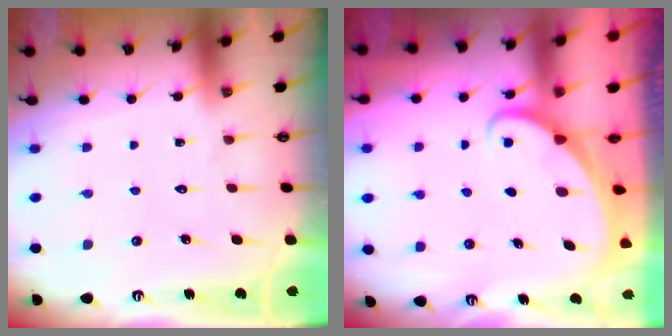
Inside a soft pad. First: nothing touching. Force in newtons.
{"total": 1.6, "press": 1.6, "slide": 0.0}